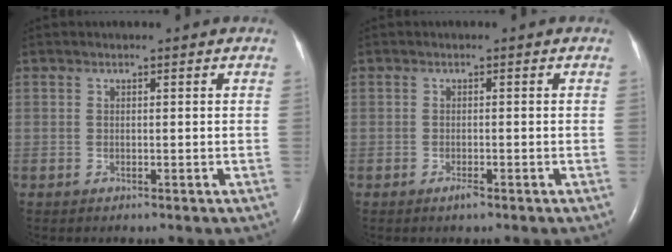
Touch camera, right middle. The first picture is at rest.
{"total": 1.1, "force": [-0.8, 0.1, 0.7], "torque": [-0.018, -0.001, -0.012]}